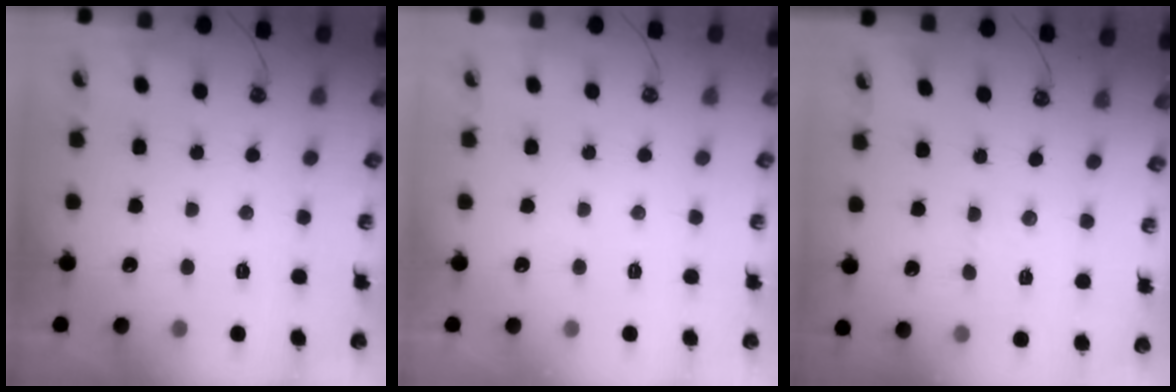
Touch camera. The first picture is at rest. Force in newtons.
{"total": 0.0}
{"total": 1.9, "press": 1.9, "slide": 0.3}